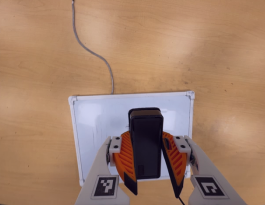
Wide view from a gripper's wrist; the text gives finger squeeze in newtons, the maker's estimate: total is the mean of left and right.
{"total": 9.6, "left": 9.8, "right": 9.4}